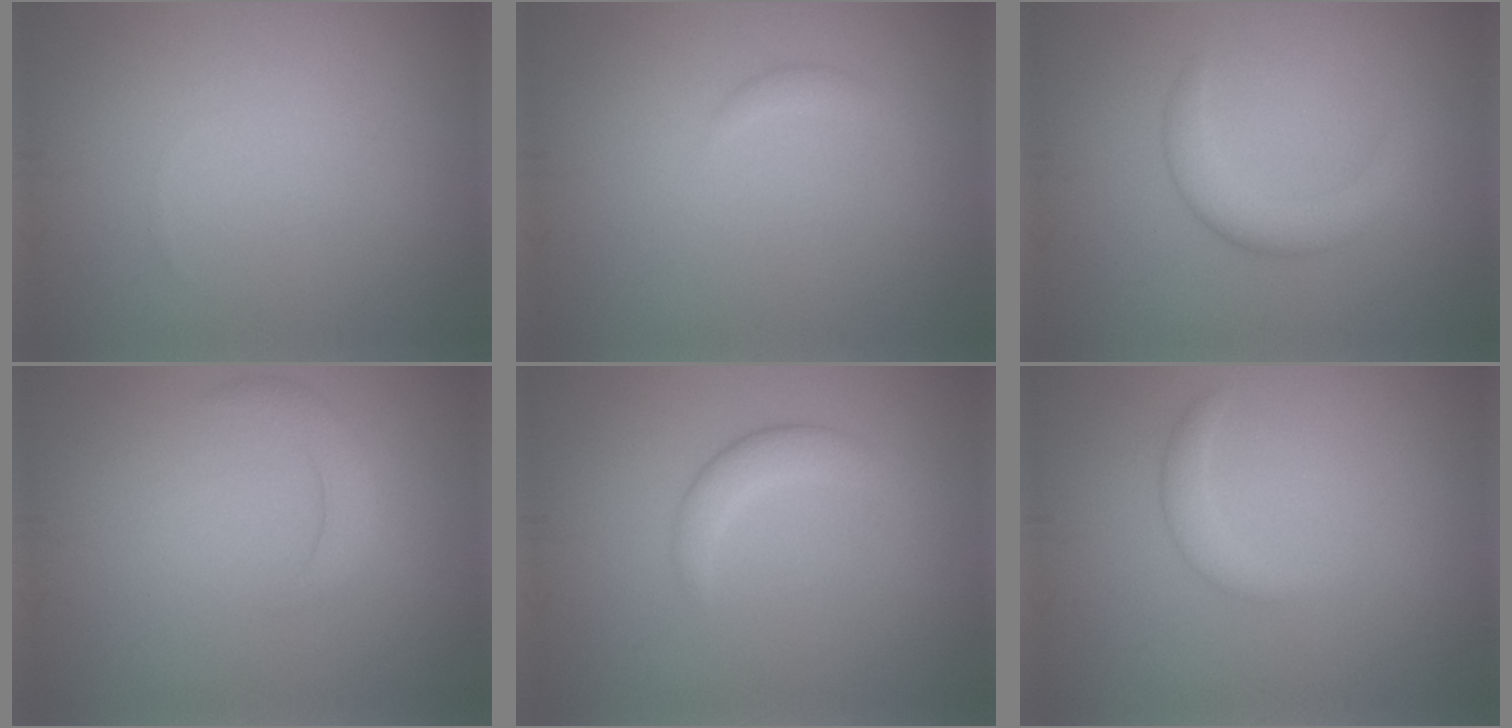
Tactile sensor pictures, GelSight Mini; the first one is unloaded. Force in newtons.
{"total": 1.0, "press": 1.0, "slide": 0.0}
{"total": 2.8, "press": 2.8, "slide": 0.3}
{"total": 2.0, "press": 2.0, "slide": 0.0}
{"total": 2.4, "press": 2.4, "slide": 0.2}
{"total": 1.4, "press": 1.4, "slide": 0.2}